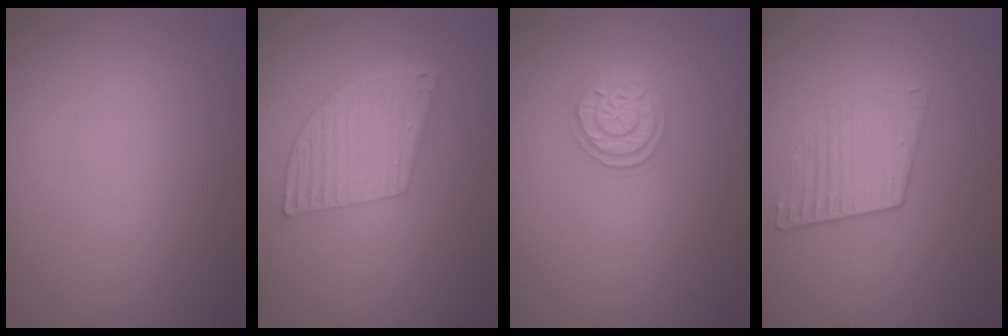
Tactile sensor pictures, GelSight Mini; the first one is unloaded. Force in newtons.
{"total": 5.2, "press": 3.7, "slide": 3.6}
{"total": 2.1, "press": 2.1, "slide": 0.3}
{"total": 2.3, "press": 1.9, "slide": 1.3}